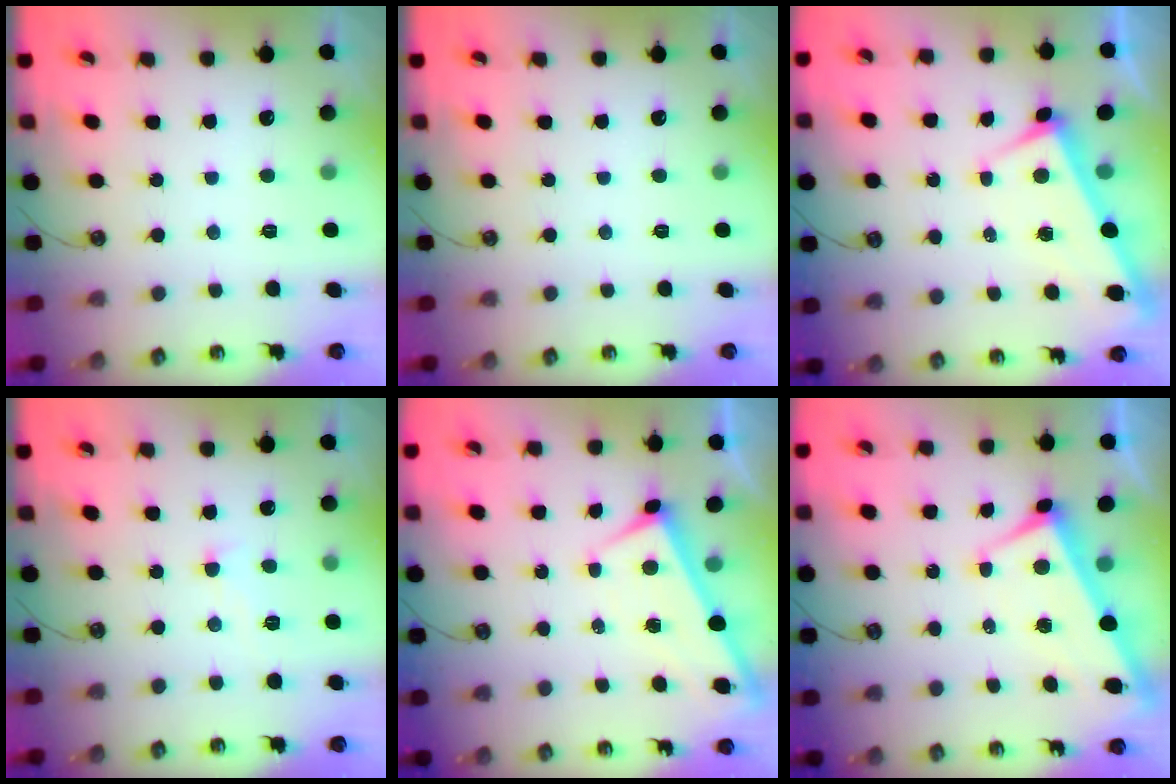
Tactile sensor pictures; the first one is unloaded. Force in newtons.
{"total": 0.0}
{"total": 3.9, "press": 3.9, "slide": 0.2}
{"total": 3.1, "press": 3.1, "slide": 0.2}
{"total": 1.7, "press": 1.7, "slide": 0.1}
{"total": 2.7, "press": 2.5, "slide": 0.9}